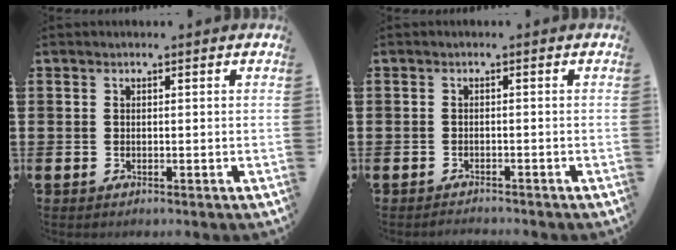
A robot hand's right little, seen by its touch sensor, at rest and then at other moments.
{"total": 0.9, "force": [-0.9, 0.0, 0.0], "torque": [-0.003, -0.001, -0.019]}